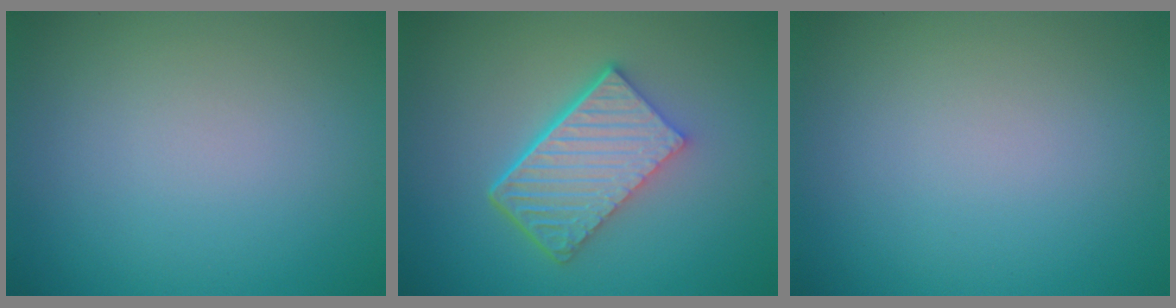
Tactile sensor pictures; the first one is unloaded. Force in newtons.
{"total": 6.6, "press": 4.5, "slide": 4.9}
{"total": 0.0}